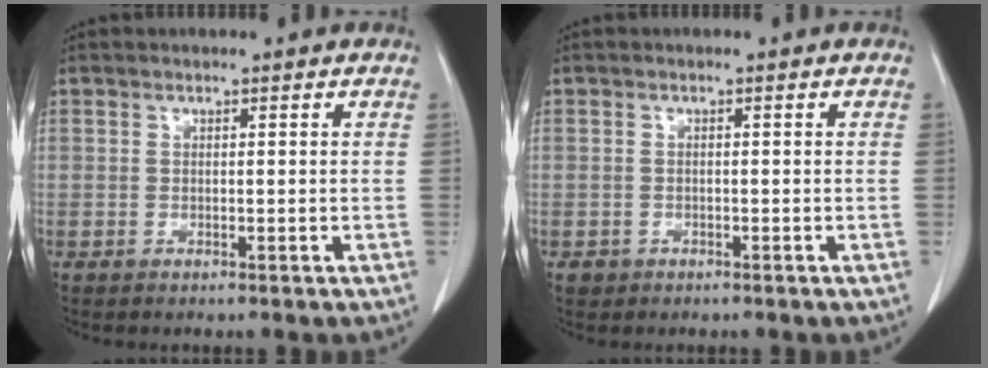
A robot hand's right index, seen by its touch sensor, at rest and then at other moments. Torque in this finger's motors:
{"motor_torque": [-0.07, 0.08, -0.45, -0.13]}